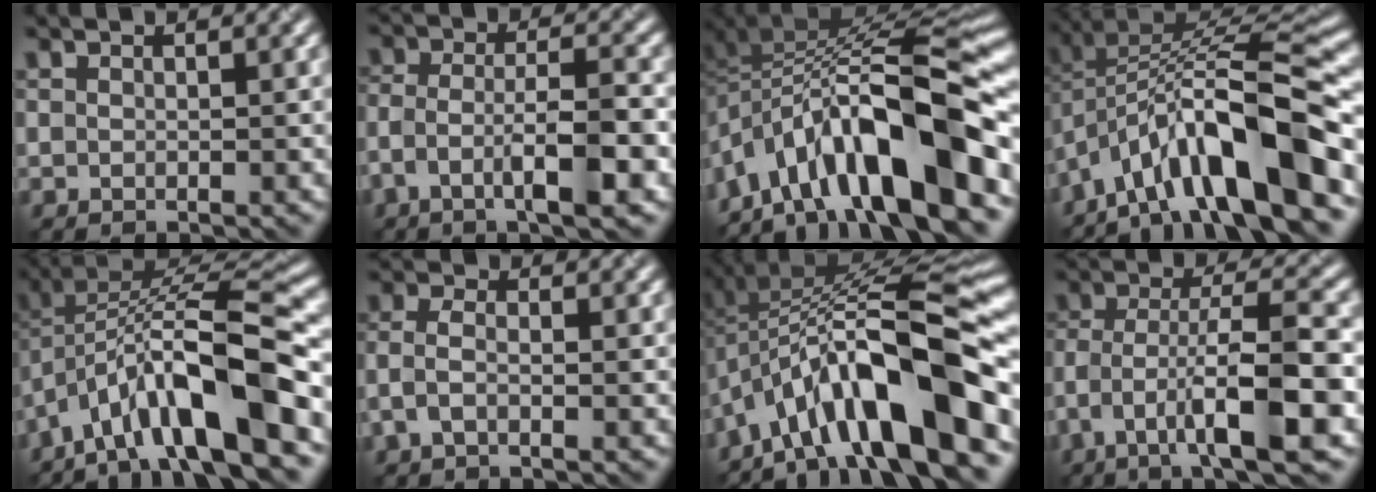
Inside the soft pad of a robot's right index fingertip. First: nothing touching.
{"total": 5.8, "force": [-2.8, 1.5, 4.9], "torque": [-0.090, 0.013, -0.055]}
{"total": 13.3, "force": [-6.5, 4.6, 10.6], "torque": [-0.162, 0.028, -0.105]}
{"total": 12.4, "force": [-6.2, 3.4, 10.2], "torque": [-0.151, 0.021, -0.102]}
{"total": 11.6, "force": [-5.3, 3.3, 9.8], "torque": [-0.151, 0.022, -0.091]}
{"total": 1.9, "force": [-0.9, 0.8, 1.5], "torque": [-0.043, 0.009, -0.029]}
{"total": 13.3, "force": [-6.4, 3.4, 11.2], "torque": [-0.165, 0.028, -0.102]}
{"total": 8.7, "force": [-3.8, 2.6, 7.4], "torque": [-0.135, 0.016, -0.071]}